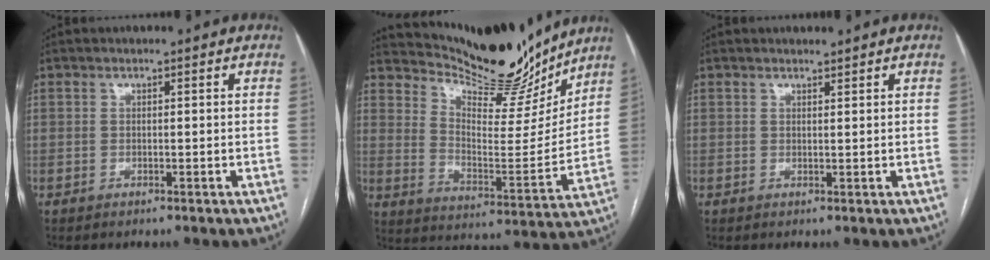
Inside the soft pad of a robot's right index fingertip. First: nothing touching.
{"total": 15.7, "force": [15.1, 2.5, 3.7], "torque": [-0.069, -0.045, 0.227]}
{"total": 0.9, "force": [0.9, 0.0, 0.2], "torque": [-0.007, 0.002, 0.016]}